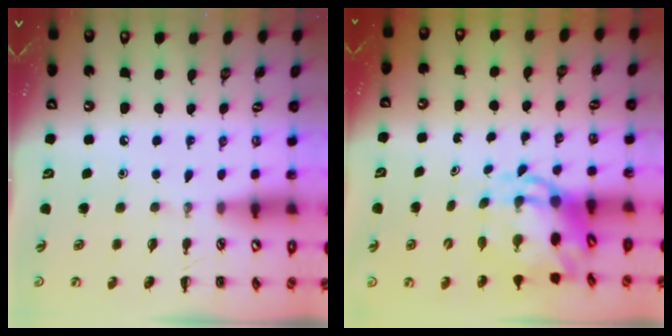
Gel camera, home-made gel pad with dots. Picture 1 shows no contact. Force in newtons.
{"total": 5.8, "press": 5.5, "slide": 1.6}